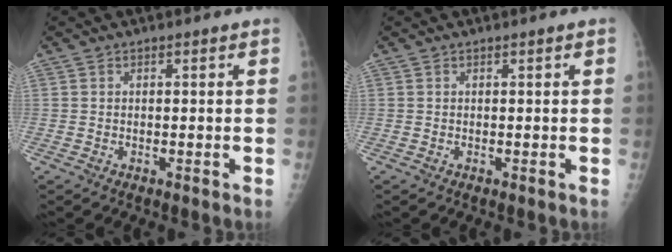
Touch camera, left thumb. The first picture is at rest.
{"total": 0.0}